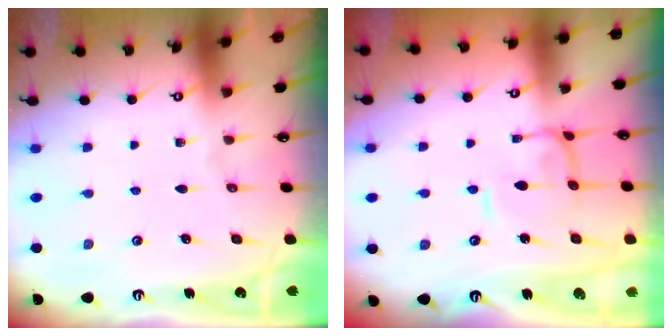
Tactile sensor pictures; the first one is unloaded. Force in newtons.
{"total": 0.6, "press": 0.5, "slide": 0.4}